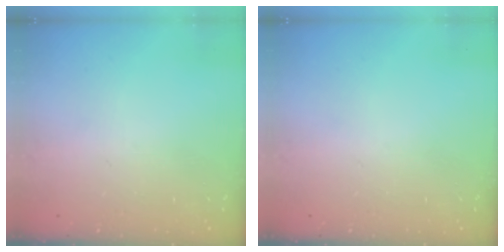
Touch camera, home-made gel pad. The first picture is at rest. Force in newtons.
{"total": 0.0}